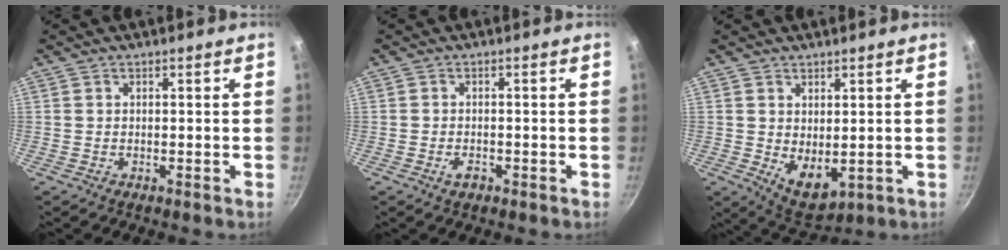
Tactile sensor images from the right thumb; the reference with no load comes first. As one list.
[{"total": 2.1, "force": [-1.1, 1.3, 1.4], "torque": [-0.021, 0.009, -0.019]}, {"total": 6.6, "force": [0.8, 4.0, 5.2], "torque": [-0.064, -0.022, 0.031]}]